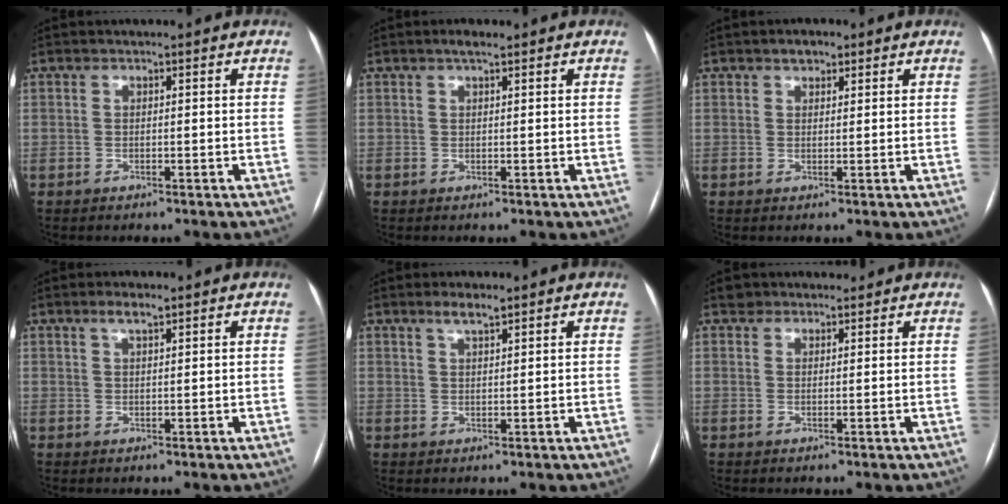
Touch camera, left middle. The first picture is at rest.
{"total": 1.7, "force": [1.2, 0.3, 1.1], "torque": [-0.025, 0.007, 0.020]}
{"total": 2.2, "force": [1.5, 1.2, 1.1], "torque": [-0.020, 0.006, 0.023]}
{"total": 2.1, "force": [1.5, 0.3, 1.5], "torque": [-0.032, 0.004, 0.029]}
{"total": 2.6, "force": [2.0, 0.3, 1.6], "torque": [-0.036, 0.003, 0.037]}
{"total": 2.6, "force": [2.2, 1.4, -0.1], "torque": [0.006, 0.017, 0.031]}